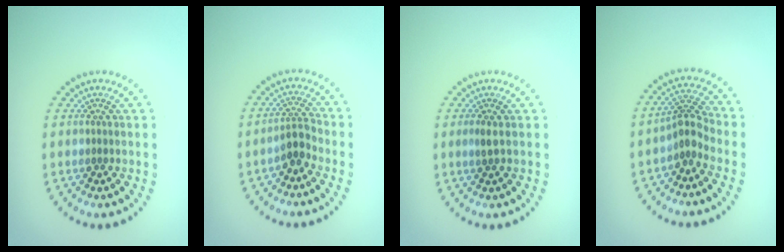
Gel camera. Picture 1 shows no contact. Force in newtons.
{"total": 1.8, "press": 1.4, "slide": 1.2}
{"total": 0.9, "press": 0.8, "slide": 0.3}
{"total": 2.7, "press": 2.1, "slide": 1.7}